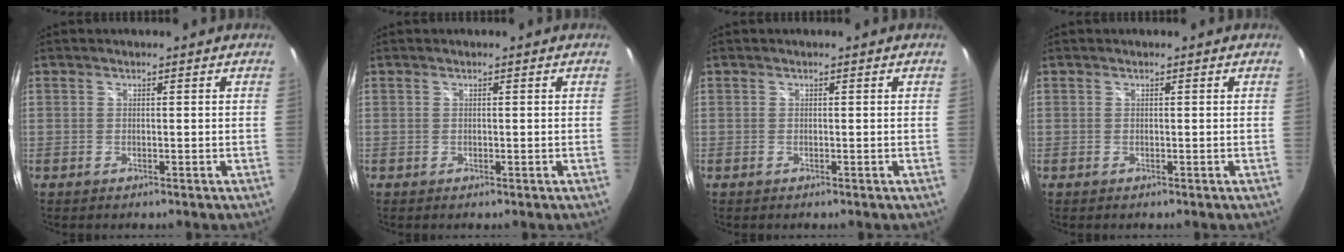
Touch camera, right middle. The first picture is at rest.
{"total": 0.0}
{"total": 0.0}
{"total": 0.0}